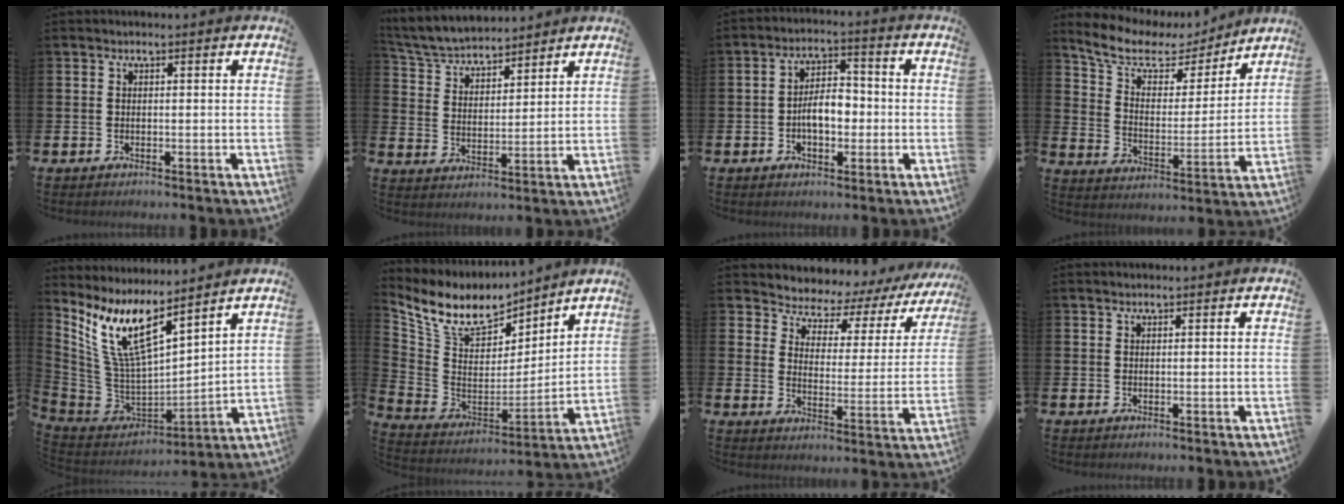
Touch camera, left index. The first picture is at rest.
{"total": 5.7, "force": [5.6, 1.2, 0.8], "torque": [-0.045, -0.032, 0.099]}
{"total": 5.1, "force": [-1.1, 2.9, 4.1], "torque": [-0.059, 0.007, -0.028]}
{"total": 8.5, "force": [7.1, 3.6, 2.9], "torque": [-0.092, -0.043, 0.124]}
{"total": 10.4, "force": [6.8, 3.4, 7.1], "torque": [-0.179, -0.052, 0.121]}
{"total": 10.1, "force": [8.6, 4.3, 3.0], "torque": [-0.116, -0.053, 0.156]}
{"total": 4.6, "force": [4.2, 1.9, 0.4], "torque": [-0.044, -0.040, 0.065]}
{"total": 0.9, "force": [0.8, 0.2, 0.2], "torque": [-0.004, 0.002, 0.015]}